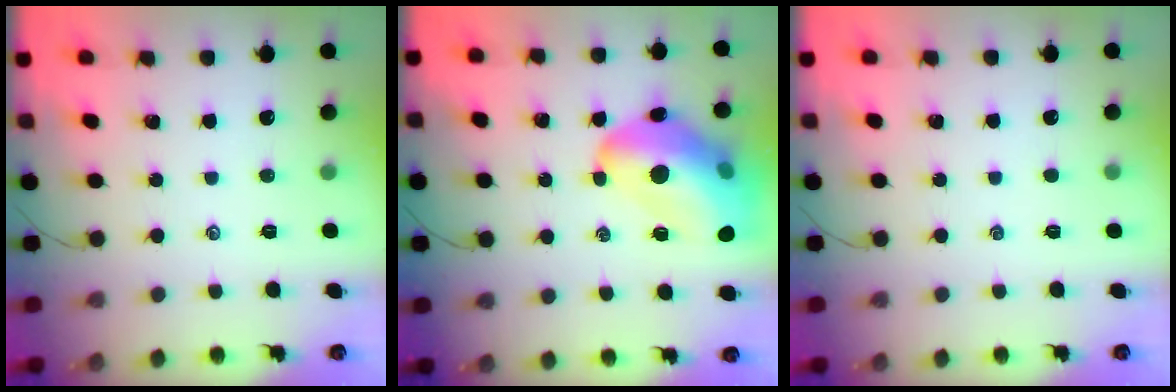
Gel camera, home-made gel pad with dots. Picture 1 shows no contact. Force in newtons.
{"total": 21.5, "press": 21.0, "slide": 4.9}
{"total": 0.0}